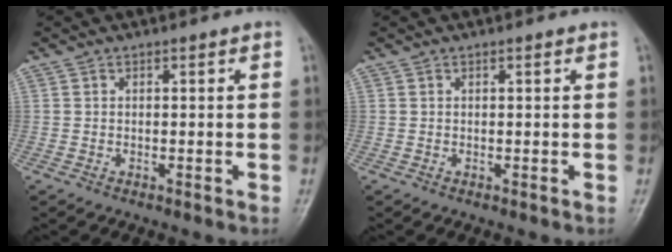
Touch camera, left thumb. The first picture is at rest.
{"total": 0.0}